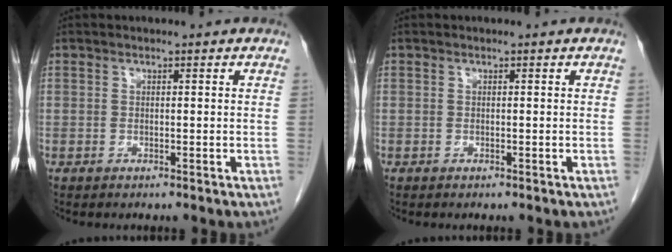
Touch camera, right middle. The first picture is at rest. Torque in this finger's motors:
{"motor_torque": [0.24, -0.42, -0.02, -0.04]}